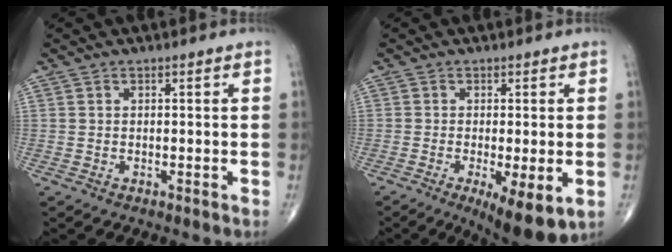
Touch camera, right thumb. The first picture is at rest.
{"total": 9.4, "force": [-3.2, 2.7, 8.4], "torque": [-0.128, -0.020, -0.047]}